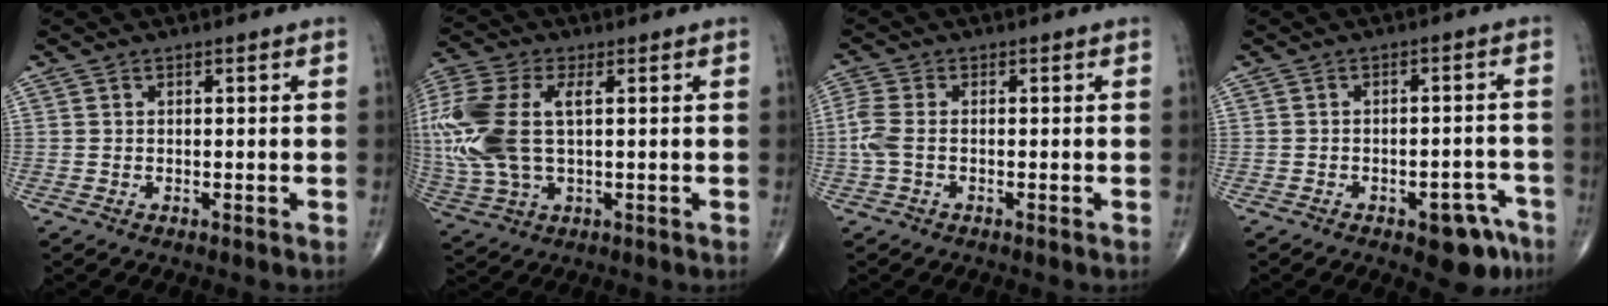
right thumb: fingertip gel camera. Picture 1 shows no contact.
{"total": 17.4, "force": [2.1, 9.1, 14.6], "torque": [-0.372, 0.010, 0.042]}
{"total": 3.9, "force": [-0.5, 2.0, 3.3], "torque": [-0.102, 0.005, -0.017]}
{"total": 7.2, "force": [-4.2, 3.3, 4.8], "torque": [-0.035, 0.033, -0.048]}